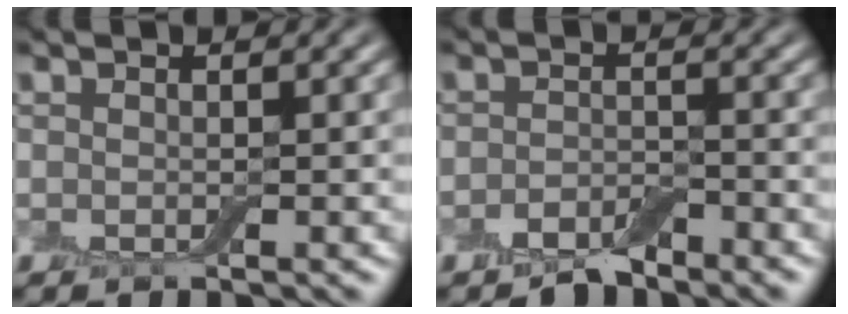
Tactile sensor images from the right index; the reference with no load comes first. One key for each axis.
{"total": 2.4, "fx": -1.9, "fy": 0.9, "fz": 1.1, "tx": -0.017, "ty": 0.005, "tz": -0.038}